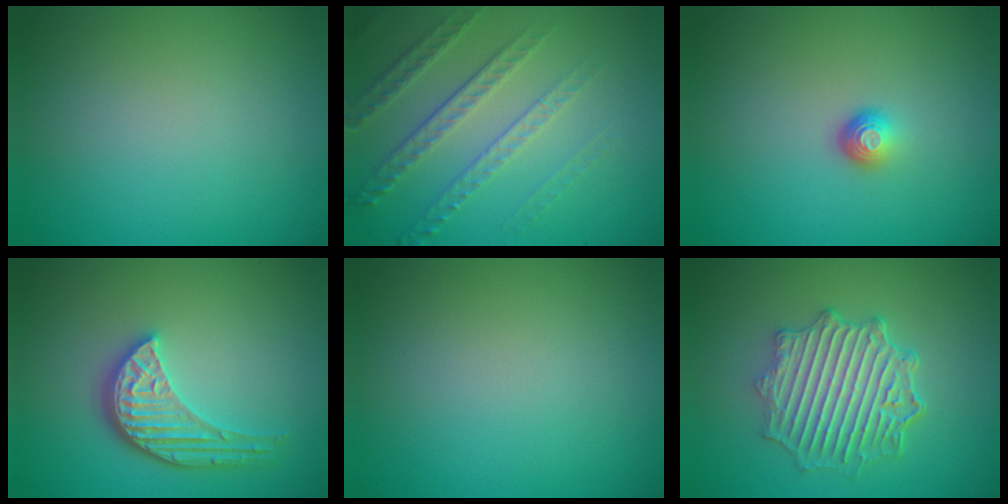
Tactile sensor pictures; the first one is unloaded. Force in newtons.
{"total": 4.5, "press": 3.4, "slide": 3.0}
{"total": 1.4, "press": 1.1, "slide": 1.0}
{"total": 4.5, "press": 3.7, "slide": 2.6}
{"total": 0.0}
{"total": 5.7, "press": 5.0, "slide": 2.8}